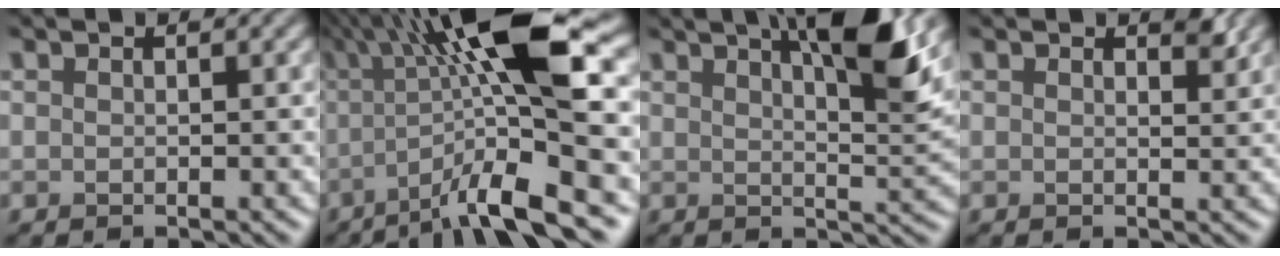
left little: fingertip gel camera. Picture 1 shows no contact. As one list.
[{"total": 11.9, "force": [-1.3, 2.3, 11.6], "torque": [-0.173, 0.012, -0.017]}, {"total": 7.4, "force": [3.9, 1.6, 6.1], "torque": [-0.074, 0.012, 0.063]}, {"total": 0.6, "force": [0.5, -0.2, 0.0], "torque": [0.007, -0.003, 0.014]}]